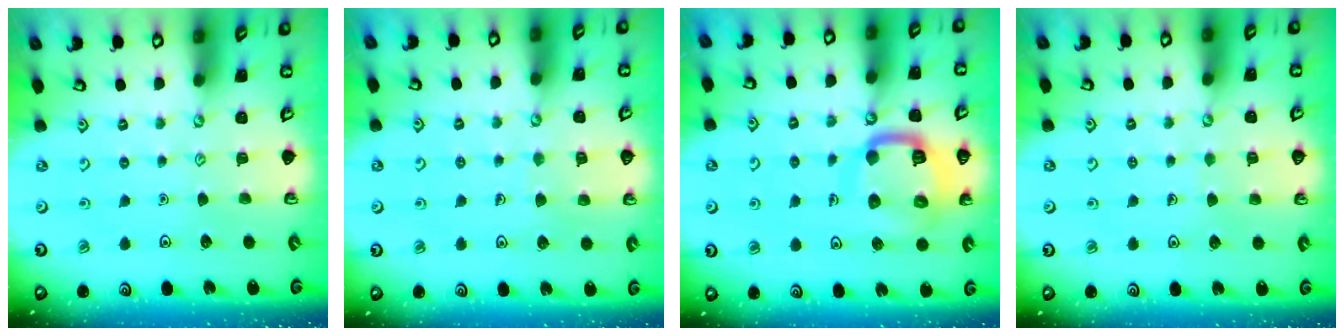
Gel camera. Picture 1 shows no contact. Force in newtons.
{"total": 5.7, "press": 5.7, "slide": 0.6}
{"total": 15.3, "press": 15.2, "slide": 1.6}
{"total": 3.8, "press": 3.8, "slide": 0.3}